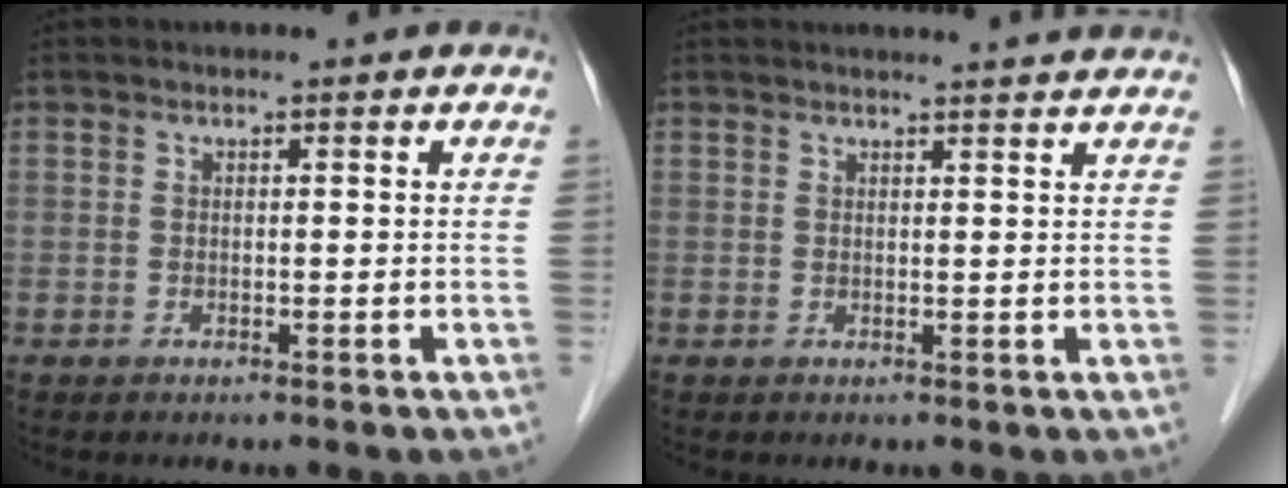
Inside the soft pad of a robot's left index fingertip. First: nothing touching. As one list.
[{"total": 7.2, "force": [7.0, -0.1, 1.8], "torque": [-0.021, 0.016, 0.070]}]